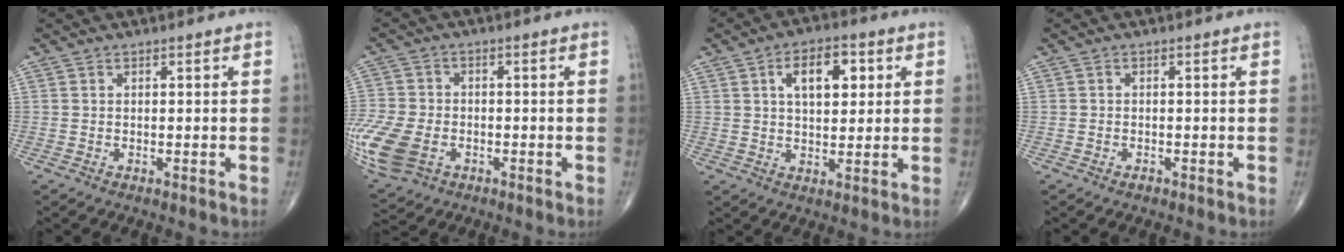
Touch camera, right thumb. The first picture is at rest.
{"total": 15.7, "force": [-5.2, 11.2, 9.7], "torque": [-0.261, -0.007, -0.090]}
{"total": 9.2, "force": [2.9, 4.9, 7.2], "torque": [-0.083, -0.001, 0.043]}
{"total": 0.8, "force": [-0.6, 0.5, 0.3], "torque": [-0.004, 0.001, -0.011]}